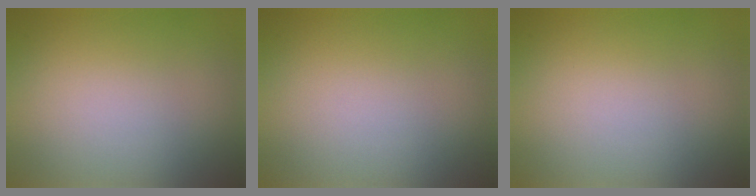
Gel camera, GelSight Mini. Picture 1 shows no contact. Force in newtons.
{"total": 0.0}
{"total": 0.0}